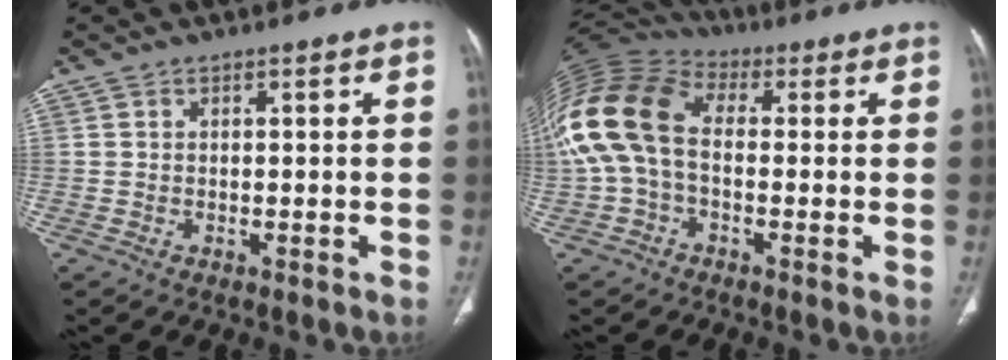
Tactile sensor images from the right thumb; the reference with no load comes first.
{"total": 16.4, "force": [0.1, 10.6, 12.5], "torque": [-0.273, 0.039, -0.007]}